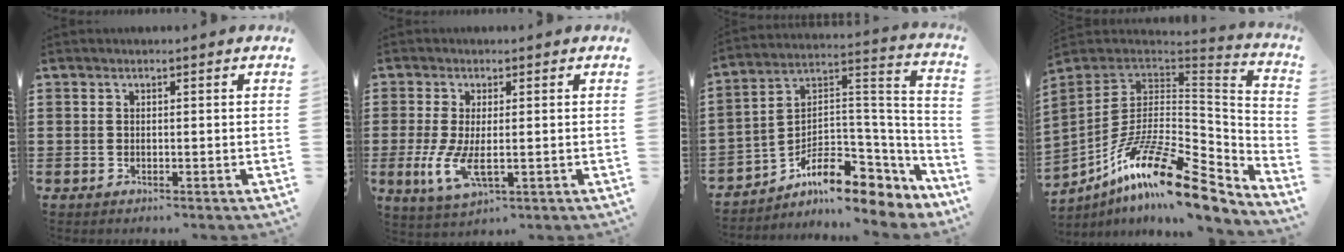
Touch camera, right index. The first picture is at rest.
{"total": 6.3, "force": [-1.0, 2.0, 5.9], "torque": [-0.138, -0.020, -0.018]}
{"total": 10.4, "force": [-6.4, 5.1, 6.3], "torque": [-0.109, 0.001, -0.117]}
{"total": 18.3, "force": [-10.6, 6.0, 13.7], "torque": [-0.261, 0.022, -0.192]}